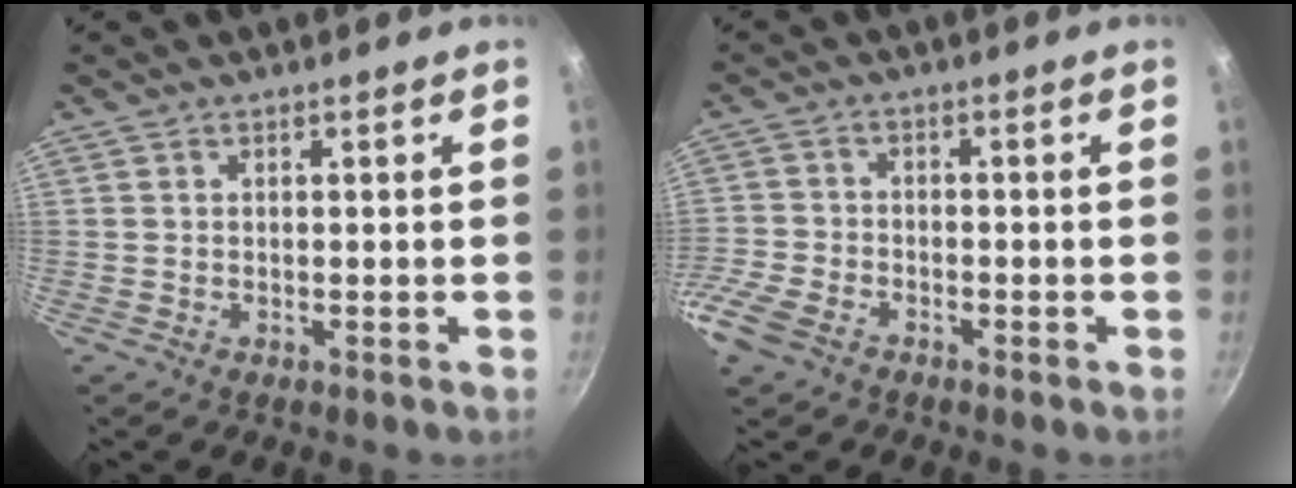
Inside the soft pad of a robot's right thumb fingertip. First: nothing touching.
{"total": 8.5, "force": [-4.9, 5.3, 4.5], "torque": [-0.110, 0.018, -0.112]}